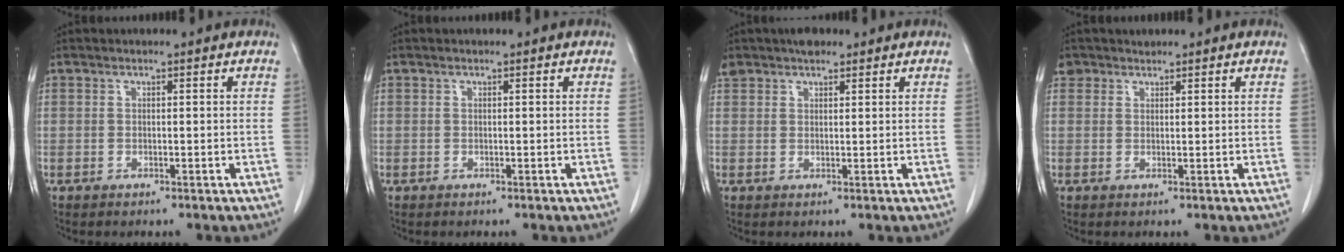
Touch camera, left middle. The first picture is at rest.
{"total": 0.0}
{"total": 3.2, "force": [2.5, 1.6, 1.1], "torque": [-0.026, 0.016, 0.042]}
{"total": 1.9, "force": [1.4, 1.2, -0.1], "torque": [0.006, 0.010, 0.022]}